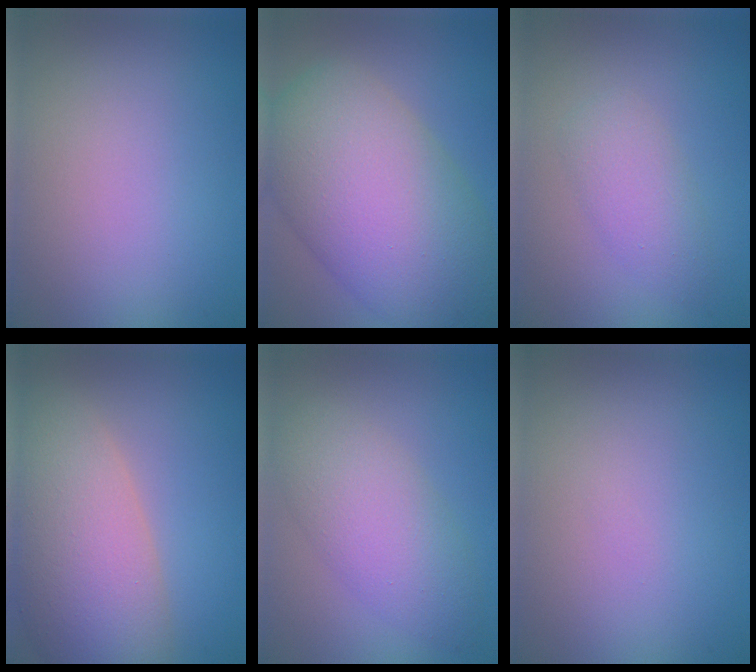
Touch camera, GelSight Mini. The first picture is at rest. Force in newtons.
{"total": 13.5, "press": 13.5, "slide": 0.7}
{"total": 2.7, "press": 2.7, "slide": 0.1}
{"total": 9.7, "press": 9.6, "slide": 0.9}
{"total": 5.1, "press": 5.1, "slide": 0.2}
{"total": 0.0}